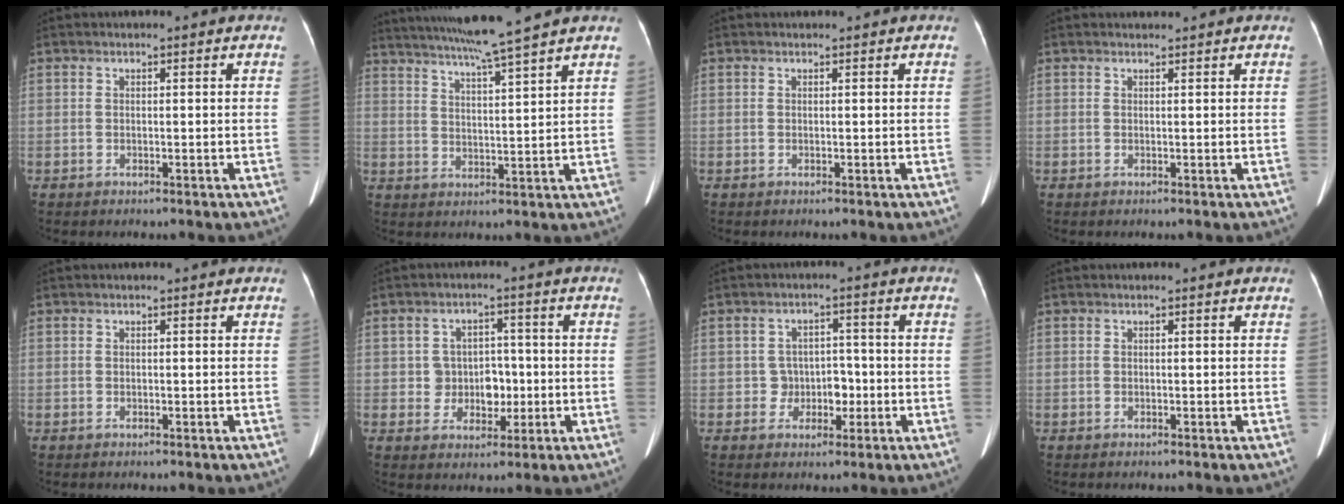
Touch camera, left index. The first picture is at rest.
{"total": 12.1, "force": [10.4, -2.1, 5.8], "torque": [-0.103, -0.003, 0.160]}
{"total": 0.0}
{"total": 0.7, "force": [0.7, -0.1, -0.1], "torque": [-0.008, 0.004, 0.013]}
{"total": 0.0}
{"total": 5.3, "force": [-0.4, 4.8, 2.3], "torque": [-0.031, 0.015, -0.001]}
{"total": 4.1, "force": [-0.9, 3.6, 1.6], "torque": [-0.015, 0.013, -0.011]}
{"total": 0.0}